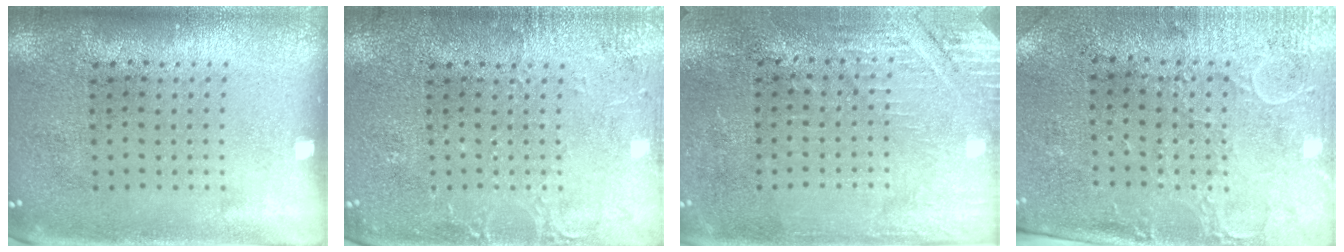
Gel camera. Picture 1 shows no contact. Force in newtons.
{"total": 2.9, "press": 2.9, "slide": 0.4}
{"total": 2.9, "press": 2.8, "slide": 0.7}
{"total": 2.9, "press": 2.4, "slide": 1.7}